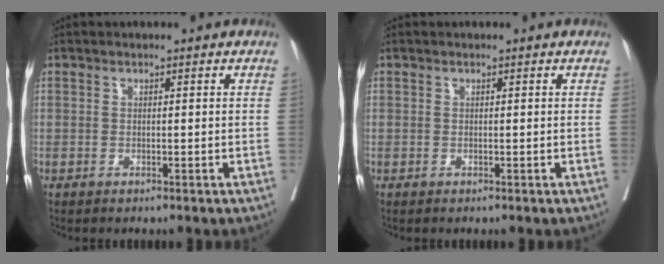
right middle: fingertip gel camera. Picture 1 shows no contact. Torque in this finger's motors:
{"motor_torque": [0.00, 0.00, 0.00, 0.00]}